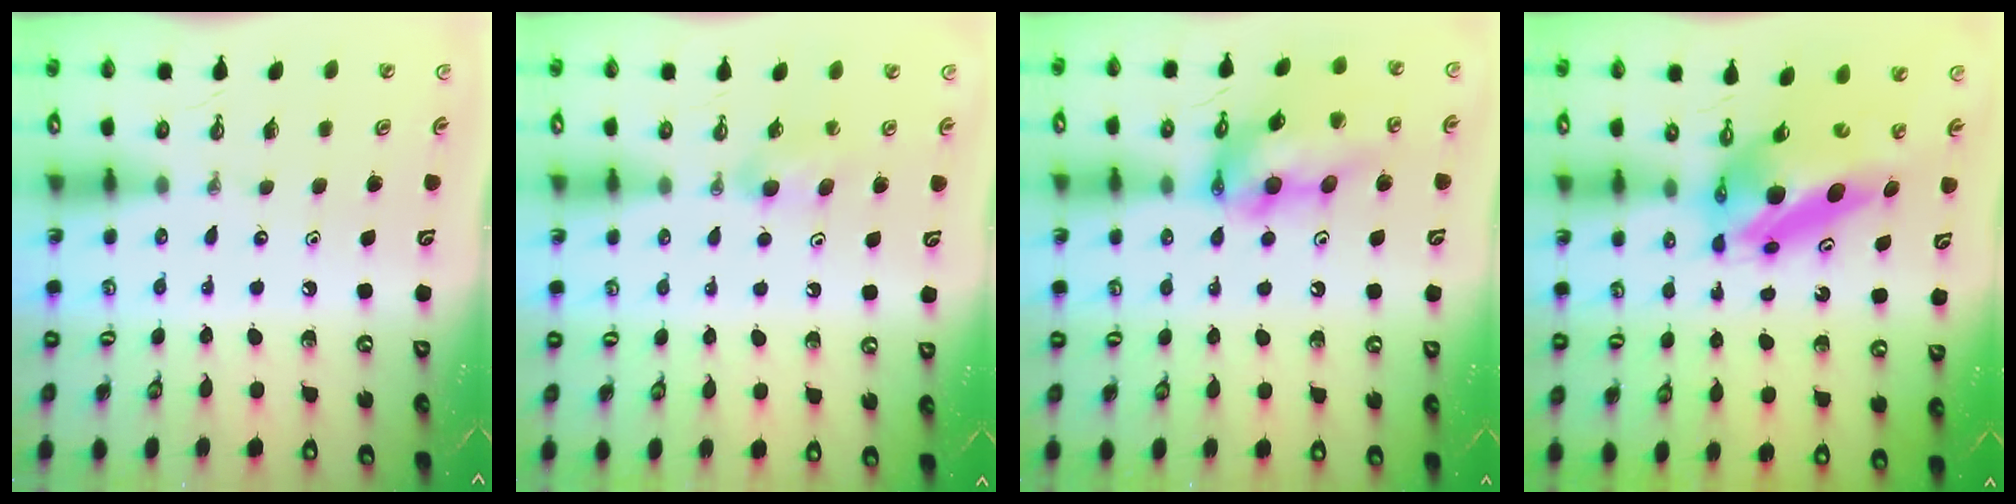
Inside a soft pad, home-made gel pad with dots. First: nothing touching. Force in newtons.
{"total": 4.2, "press": 3.9, "slide": 1.5}
{"total": 17.1, "press": 17.0, "slide": 1.9}
{"total": 12.0, "press": 11.9, "slide": 1.0}